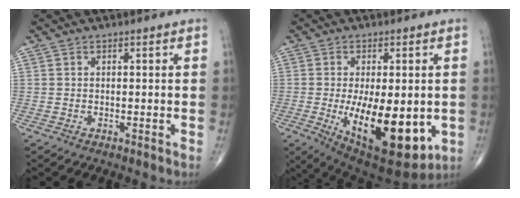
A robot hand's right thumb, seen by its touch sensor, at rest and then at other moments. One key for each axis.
{"total": 18.2, "fx": -3.2, "fy": 7.9, "fz": 16.1, "tx": -0.242, "ty": -0.028, "tz": -0.026}